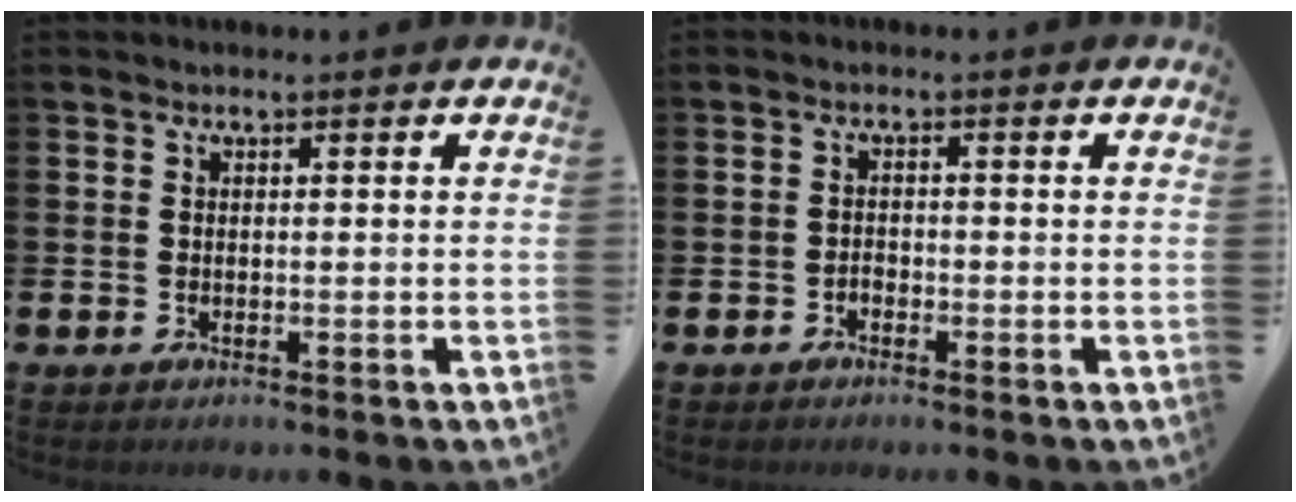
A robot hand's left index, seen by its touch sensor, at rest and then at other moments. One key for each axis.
{"total": 1.1, "fx": -0.8, "fy": 0.7, "fz": 0.3, "tx": -0.003, "ty": -0.002, "tz": -0.018}